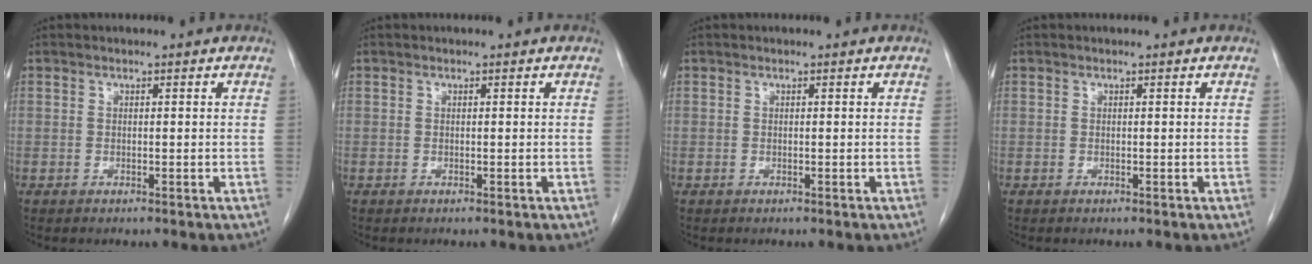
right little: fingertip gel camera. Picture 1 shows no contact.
{"total": 0.0}
{"total": 0.0}
{"total": 0.0}